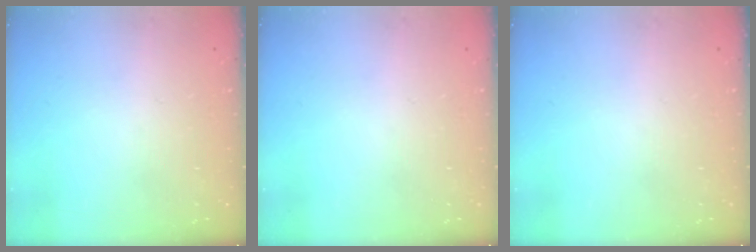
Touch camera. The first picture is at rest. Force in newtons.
{"total": 0.0}
{"total": 0.0}